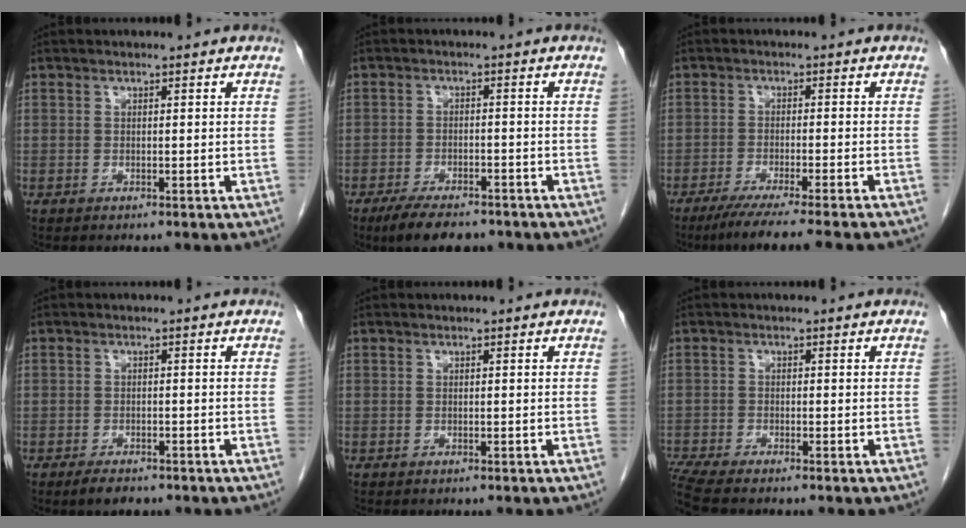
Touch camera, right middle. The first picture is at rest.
{"total": 7.5, "force": [-5.8, 2.5, 4.0], "torque": [-0.068, -0.009, -0.090]}
{"total": 12.1, "force": [-10.3, -0.8, 6.4], "torque": [-0.067, -0.034, -0.153]}
{"total": 2.6, "force": [-2.0, 1.0, 1.4], "torque": [-0.031, -0.005, -0.026]}
{"total": 0.0}
{"total": 4.0, "force": [-3.7, -0.6, 1.5], "torque": [-0.036, -0.011, -0.071]}